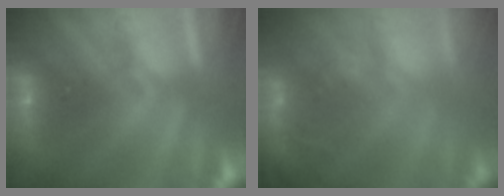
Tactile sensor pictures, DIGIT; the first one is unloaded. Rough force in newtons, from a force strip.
{"total": 7.4}